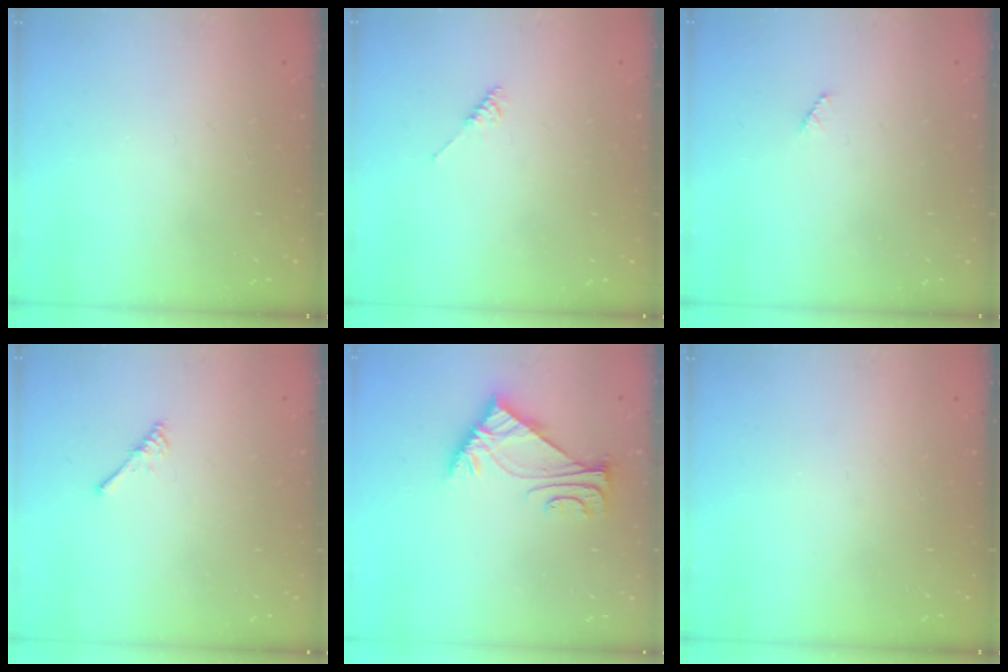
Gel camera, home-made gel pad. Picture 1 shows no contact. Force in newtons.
{"total": 2.2, "press": 2.2, "slide": 0.5}
{"total": 2.5, "press": 2.5, "slide": 0.3}
{"total": 3.0, "press": 2.9, "slide": 0.5}
{"total": 5.7, "press": 5.6, "slide": 1.1}
{"total": 0.0}